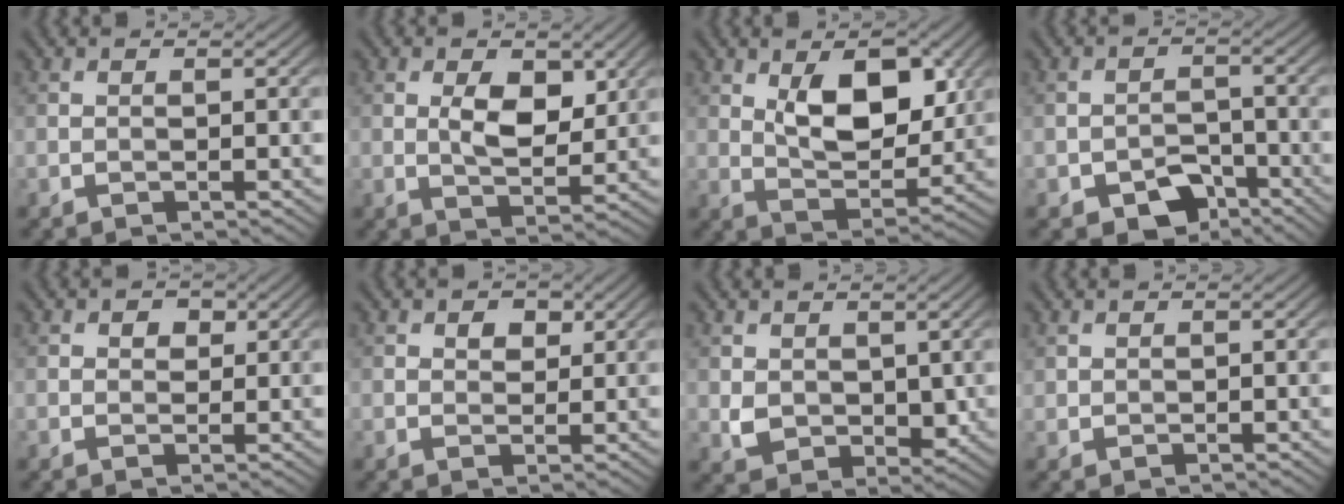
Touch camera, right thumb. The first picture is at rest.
{"total": 5.4, "force": [1.4, 2.8, 4.4], "torque": [-0.078, -0.006, 0.025]}
{"total": 9.8, "force": [3.1, 5.2, 7.7], "torque": [-0.134, -0.008, 0.054]}
{"total": 5.6, "force": [-3.6, 3.4, 2.7], "torque": [-0.041, -0.004, -0.063]}
{"total": 1.9, "force": [0.8, 1.4, 1.0], "torque": [-0.015, 0.001, 0.010]}
{"total": 2.3, "force": [1.1, 1.6, 1.3], "torque": [-0.022, -0.001, 0.017]}
{"total": 4.4, "force": [1.1, 3.4, 2.5], "torque": [-0.063, -0.015, 0.030]}
{"total": 0.9, "force": [0.6, 0.6, 0.2], "torque": [-0.006, -0.002, 0.017]}